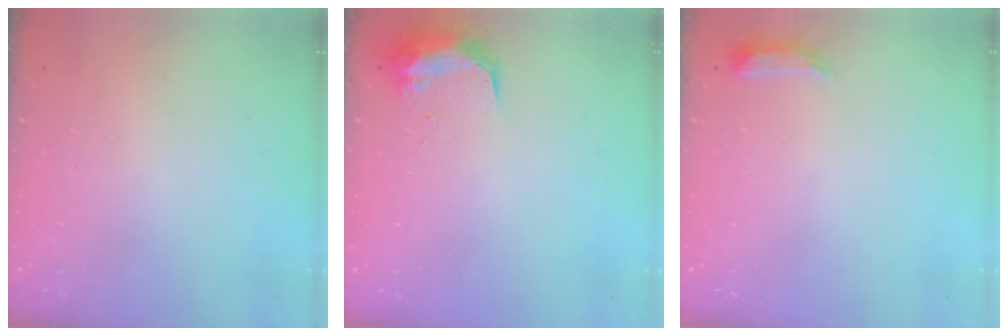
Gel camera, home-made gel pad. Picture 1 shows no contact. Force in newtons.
{"total": 9.8, "press": 9.7, "slide": 0.7}
{"total": 6.5, "press": 6.4, "slide": 1.0}